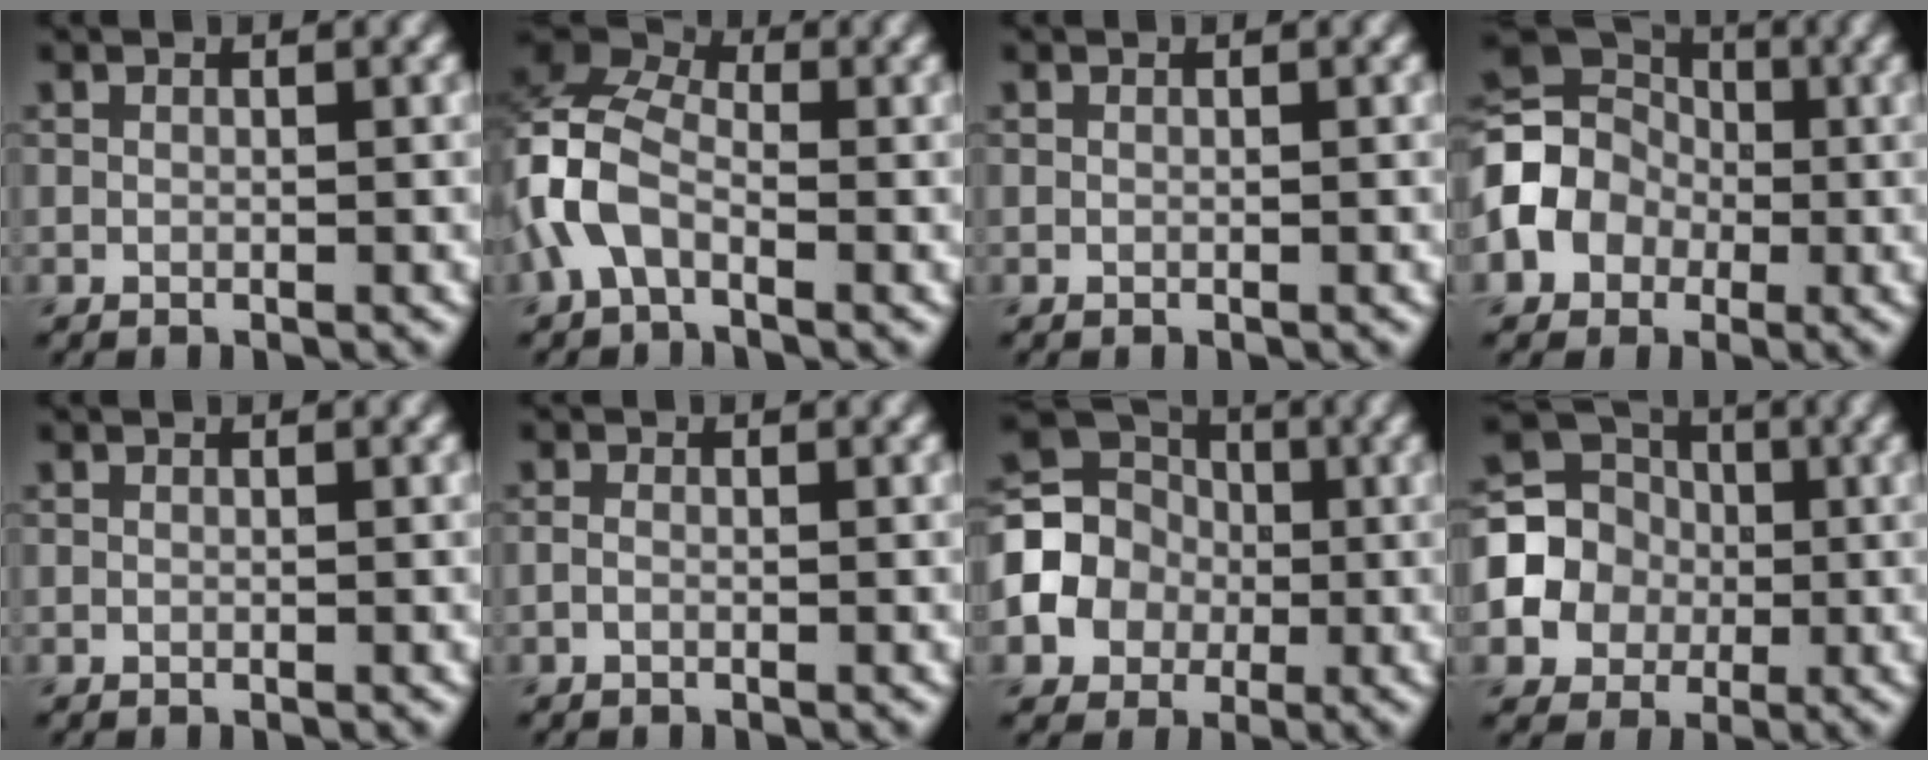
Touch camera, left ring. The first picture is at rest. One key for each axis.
{"total": 5.8, "fx": -2.1, "fy": 3.6, "fz": 4.1, "tx": -0.100, "ty": 0.009, "tz": -0.058}
{"total": 0.0}
{"total": 7.7, "fx": -1.5, "fy": 6.4, "fz": 3.9, "tx": -0.069, "ty": -0.002, "tz": -0.044}
{"total": 0.0}
{"total": 0.6, "fx": -0.3, "fy": 0.3, "fz": 0.4, "tx": -0.011, "ty": -0.001, "tz": -0.009}
{"total": 8.4, "fx": -1.1, "fy": 7.5, "fz": 3.6, "tx": -0.069, "ty": 0.000, "tz": -0.047}
{"total": 8.8, "fx": -0.7, "fy": 8.2, "fz": 3.1, "tx": -0.075, "ty": 0.016, "tz": -0.042}